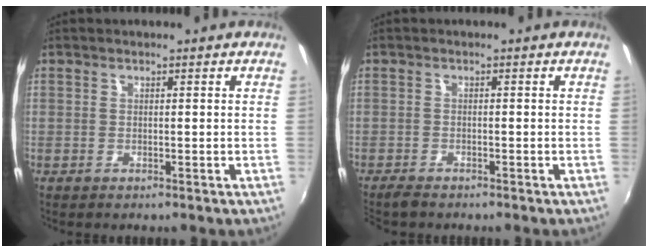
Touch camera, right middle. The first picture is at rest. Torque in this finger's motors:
{"motor_torque": [0.17, -0.17, 0.12, 0.09]}